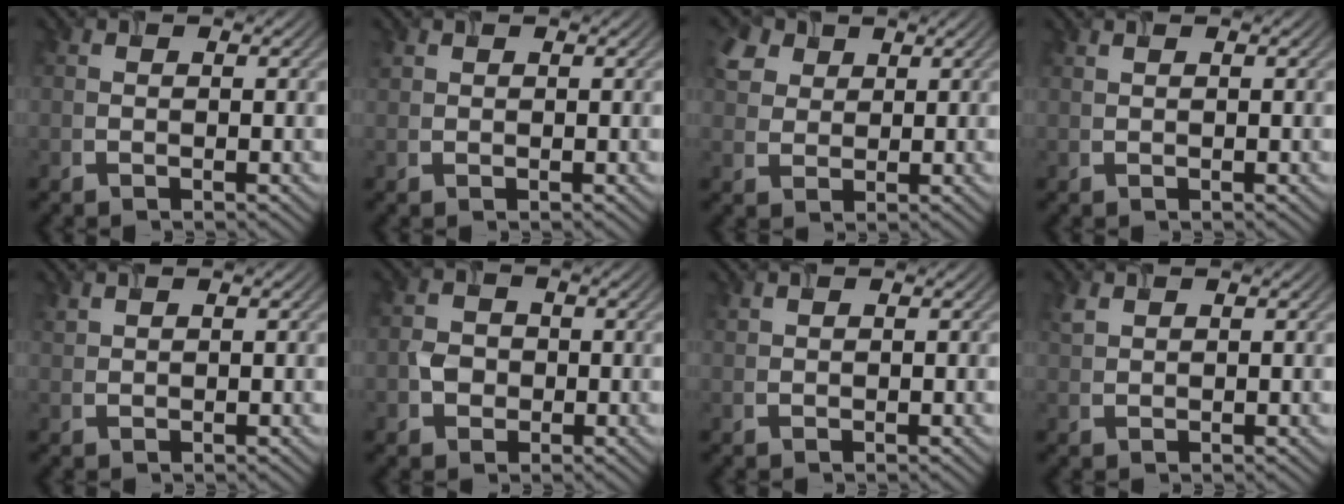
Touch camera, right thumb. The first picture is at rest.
{"total": 0.7, "force": [0.6, 0.4, 0.2], "torque": [-0.009, 0.000, 0.015]}
{"total": 4.7, "force": [2.4, 3.3, 2.2], "torque": [-0.066, 0.010, 0.050]}
{"total": 0.5, "force": [0.5, 0.0, 0.3], "torque": [-0.009, 0.005, 0.009]}
{"total": 1.1, "force": [1.0, 0.2, 0.4], "torque": [-0.018, 0.004, 0.026]}
{"total": 2.5, "force": [-0.5, 2.3, 1.0], "torque": [-0.019, -0.002, -0.013]}
{"total": 0.8, "force": [0.7, 0.1, 0.3], "torque": [-0.014, 0.005, 0.018]}
{"total": 1.5, "force": [1.1, 0.6, 0.7], "torque": [-0.025, 0.001, 0.028]}